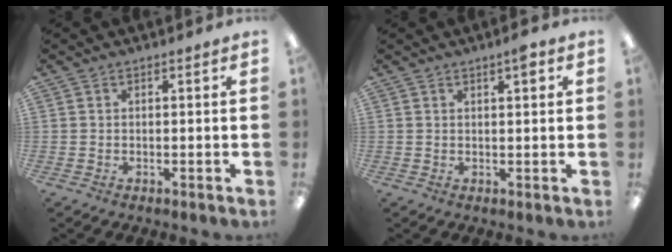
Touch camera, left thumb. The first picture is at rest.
{"total": 2.9, "force": [1.7, 0.7, 2.3], "torque": [-0.032, -0.002, 0.025]}